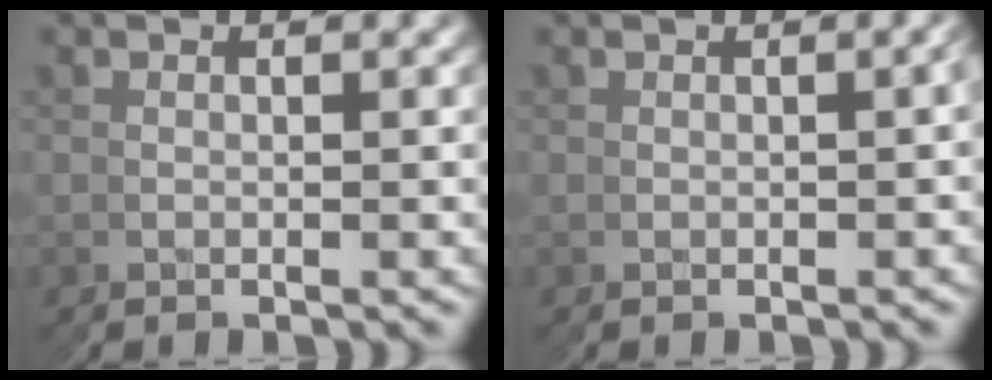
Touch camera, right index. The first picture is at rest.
{"total": 0.0}